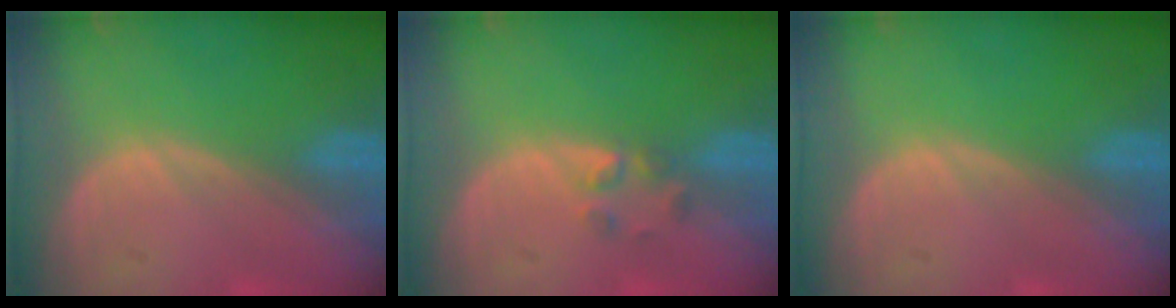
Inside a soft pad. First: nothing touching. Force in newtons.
{"total": 2.0, "press": 1.9, "slide": 0.8}
{"total": 0.0}